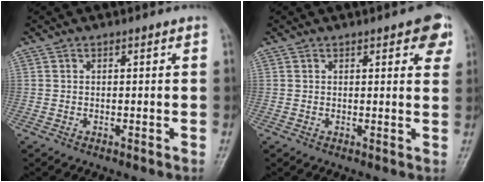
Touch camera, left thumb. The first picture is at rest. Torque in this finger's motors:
{"motor_torque": [0.84, 0.68, 0.45, -0.63, 0.01]}